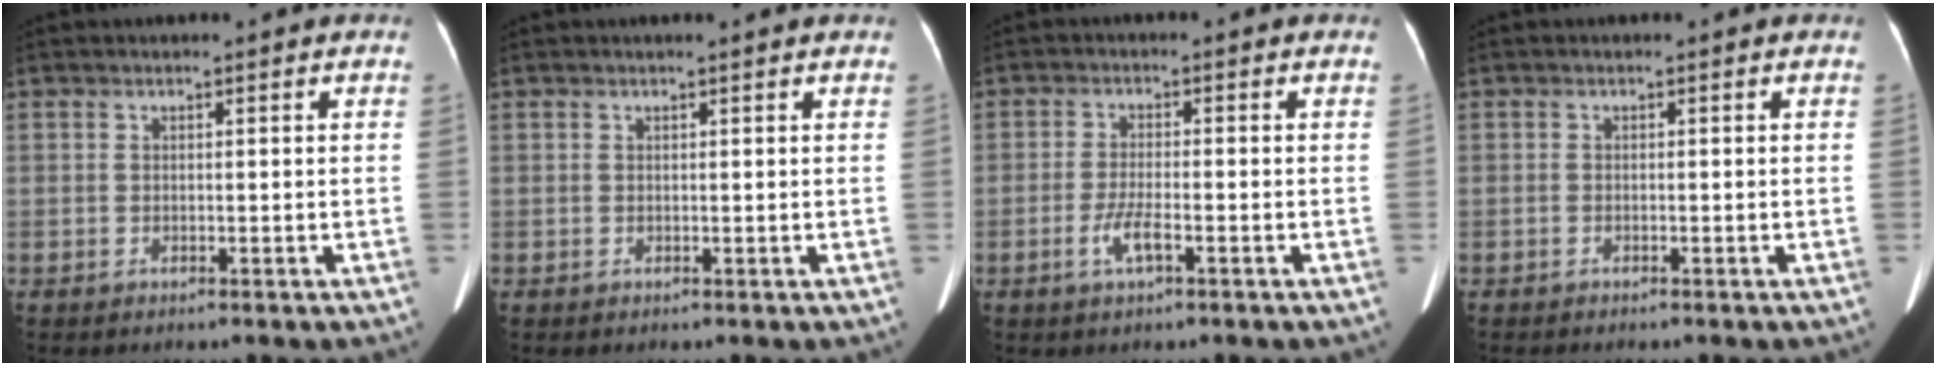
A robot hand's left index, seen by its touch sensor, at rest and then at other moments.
{"total": 1.2, "force": [1.1, -0.1, 0.6], "torque": [-0.012, 0.007, 0.015]}
{"total": 3.4, "force": [-1.7, 0.5, 3.0], "torque": [-0.069, -0.005, -0.033]}
{"total": 1.0, "force": [-0.9, 0.1, 0.5], "torque": [-0.007, -0.002, -0.010]}